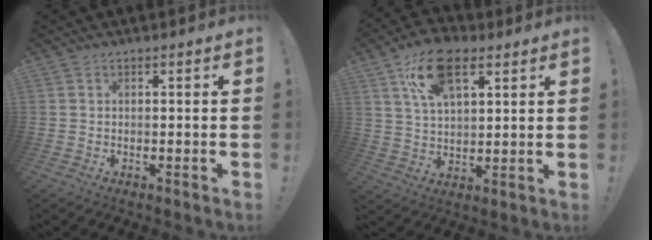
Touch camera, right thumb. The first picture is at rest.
{"total": 15.1, "force": [7.6, 7.9, 10.5], "torque": [-0.169, -0.014, 0.137]}